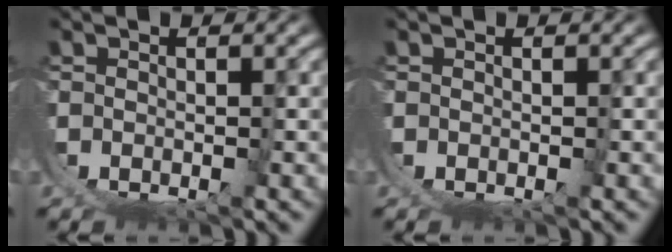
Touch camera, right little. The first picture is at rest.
{"total": 0.0}